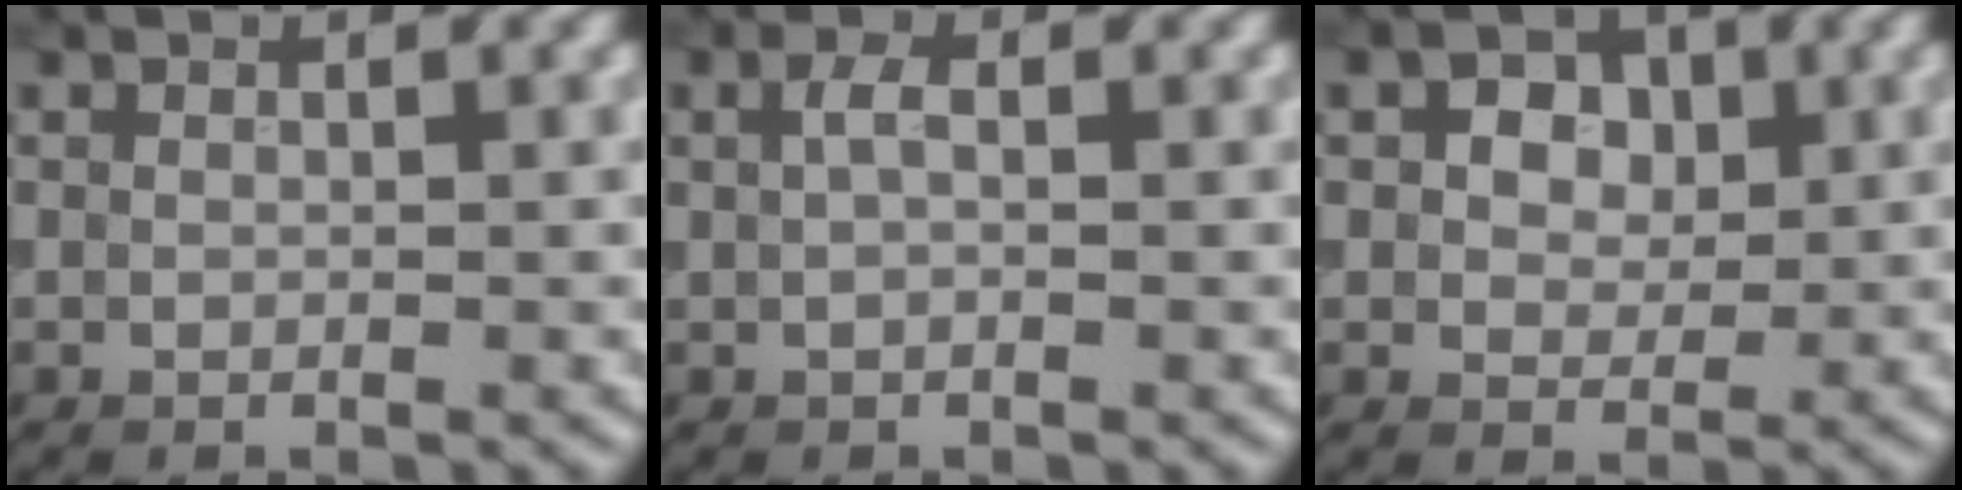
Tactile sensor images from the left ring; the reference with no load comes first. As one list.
[{"total": 1.4, "force": [0.3, 0.6, 1.2], "torque": [-0.028, 0.004, 0.003]}, {"total": 3.7, "force": [1.1, 2.6, 2.3], "torque": [-0.033, 0.006, 0.004]}]